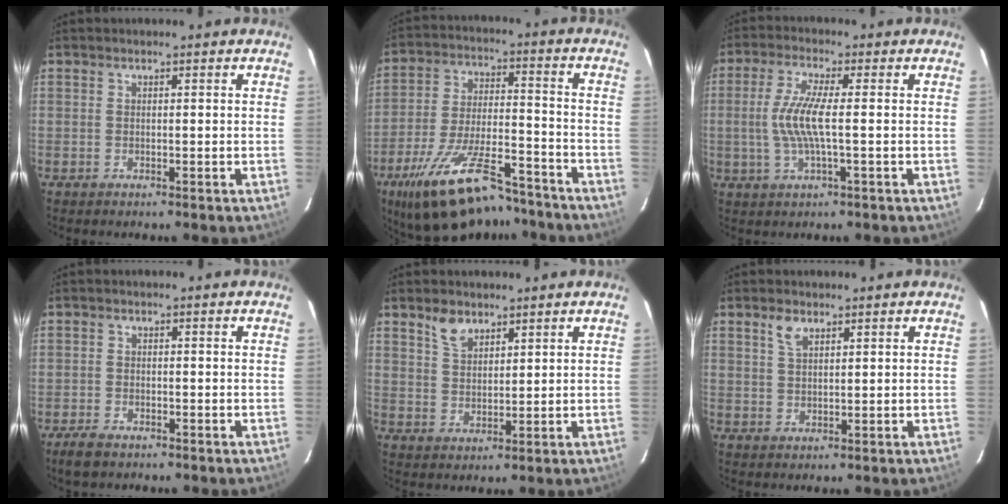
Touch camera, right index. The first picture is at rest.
{"total": 21.0, "force": [-15.8, 6.7, 12.0], "torque": [-0.229, -0.027, -0.248]}
{"total": 7.6, "force": [-0.6, 1.0, 7.5], "torque": [-0.155, -0.002, -0.010]}
{"total": 3.7, "force": [-2.9, 1.5, 1.7], "torque": [-0.050, -0.007, -0.056]}
{"total": 4.6, "force": [3.3, 2.4, 2.1], "torque": [-0.035, 0.007, 0.064]}
{"total": 2.9, "force": [1.8, 1.4, 1.8], "torque": [-0.034, 0.005, 0.036]}